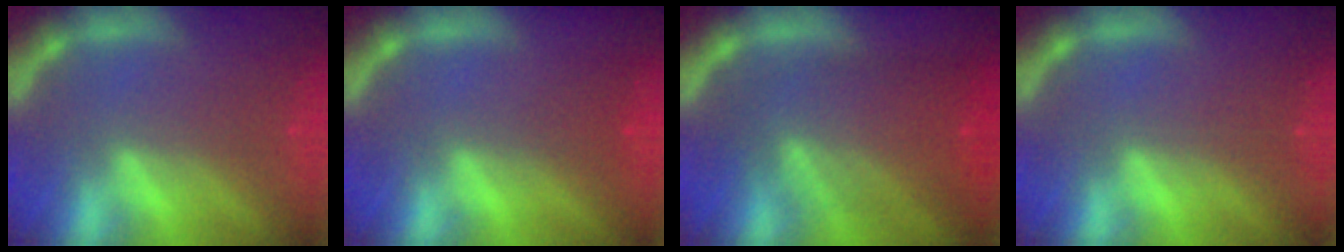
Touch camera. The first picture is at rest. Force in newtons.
{"total": 1.0}
{"total": 8.1}
{"total": 0.0}